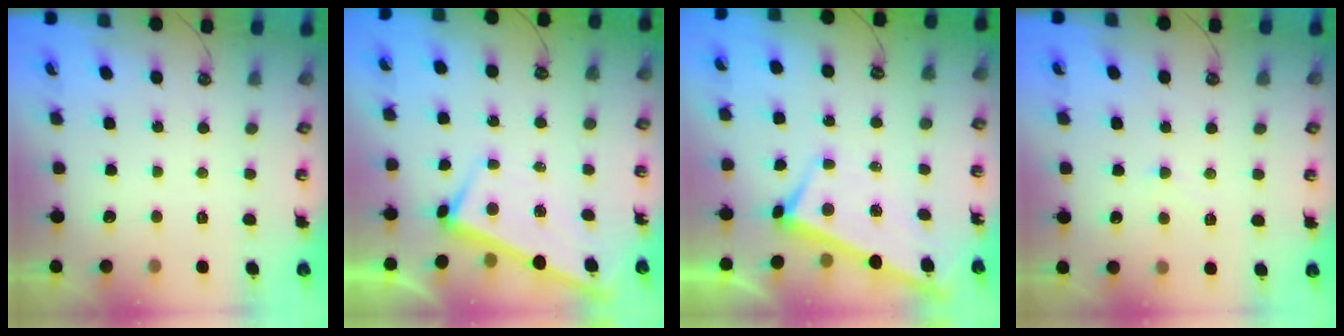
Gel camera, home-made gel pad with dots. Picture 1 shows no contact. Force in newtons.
{"total": 3.1, "press": 3.1, "slide": 0.0}
{"total": 3.1, "press": 3.0, "slide": 0.8}
{"total": 4.4, "press": 4.4, "slide": 0.2}